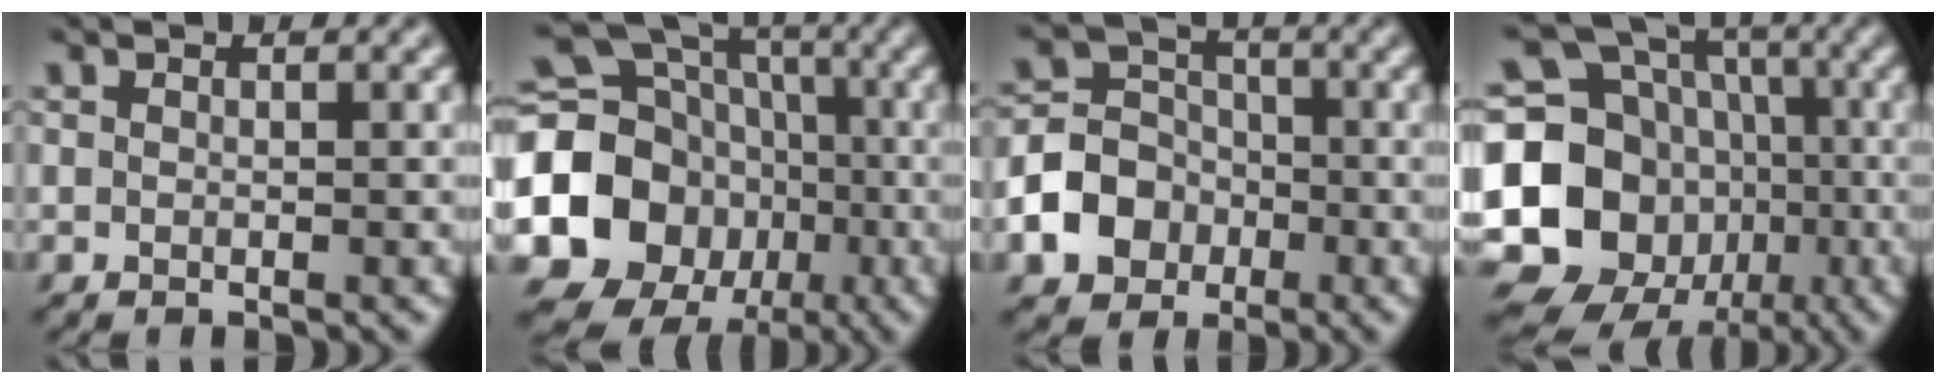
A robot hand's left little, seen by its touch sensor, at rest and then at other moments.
{"total": 18.8, "force": [-3.2, 16.7, 7.8], "torque": [-0.179, 0.003, -0.093]}
{"total": 6.0, "force": [-2.4, 5.0, 2.3], "torque": [-0.033, 0.004, -0.068]}
{"total": 18.7, "force": [-4.5, 16.4, 7.7], "torque": [-0.185, 0.018, -0.106]}